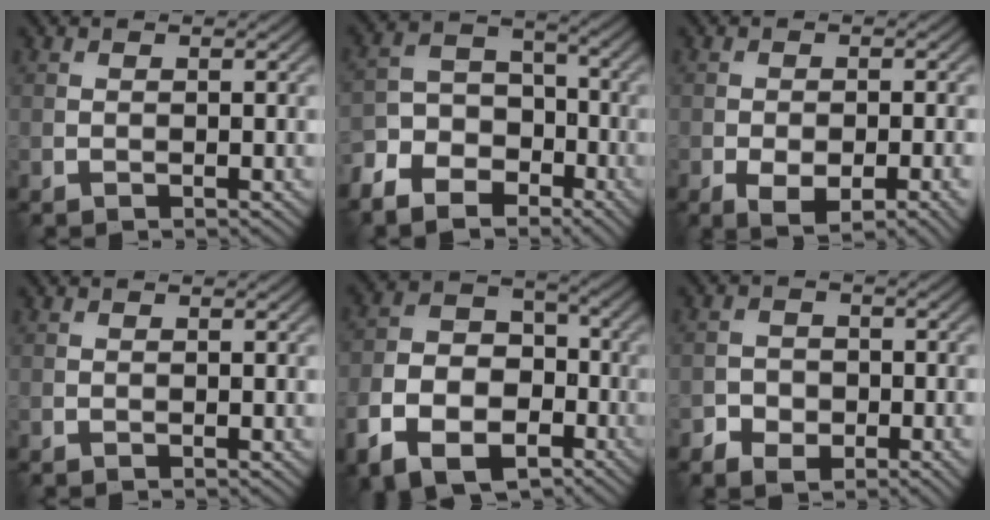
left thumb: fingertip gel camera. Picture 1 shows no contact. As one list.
[{"total": 8.8, "force": [-6.2, 5.3, 3.4], "torque": [-0.085, -0.011, -0.129]}, {"total": 6.7, "force": [-3.2, 2.9, 5.2], "torque": [-0.085, -0.012, -0.043]}, {"total": 0.0}, {"total": 12.2, "force": [-6.1, 7.9, 7.1], "torque": [-0.146, -0.031, -0.116]}, {"total": 4.8, "force": [-2.4, 3.4, 2.5], "torque": [-0.034, -0.002, -0.043]}]